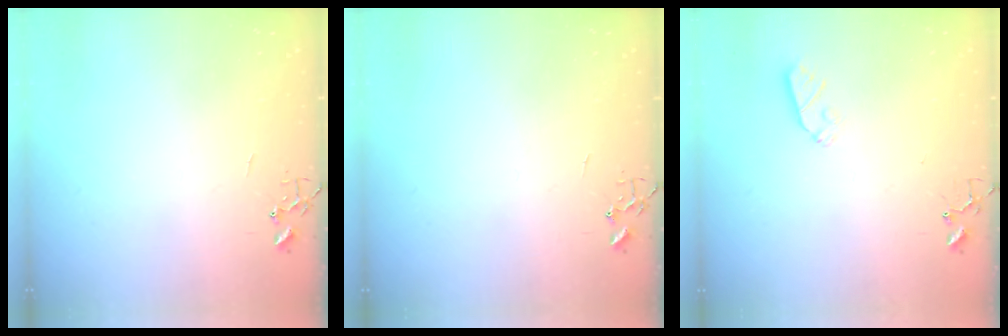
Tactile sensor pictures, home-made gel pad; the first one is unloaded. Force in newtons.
{"total": 0.0}
{"total": 5.4, "press": 5.4, "slide": 0.4}